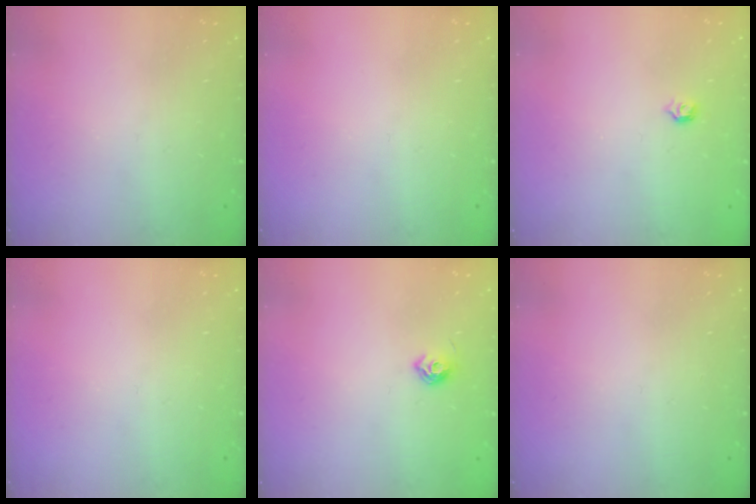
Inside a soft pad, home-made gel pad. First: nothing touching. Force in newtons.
{"total": 0.0}
{"total": 4.0, "press": 3.9, "slide": 0.7}
{"total": 0.0}
{"total": 6.4, "press": 6.3, "slide": 1.1}
{"total": 0.0}